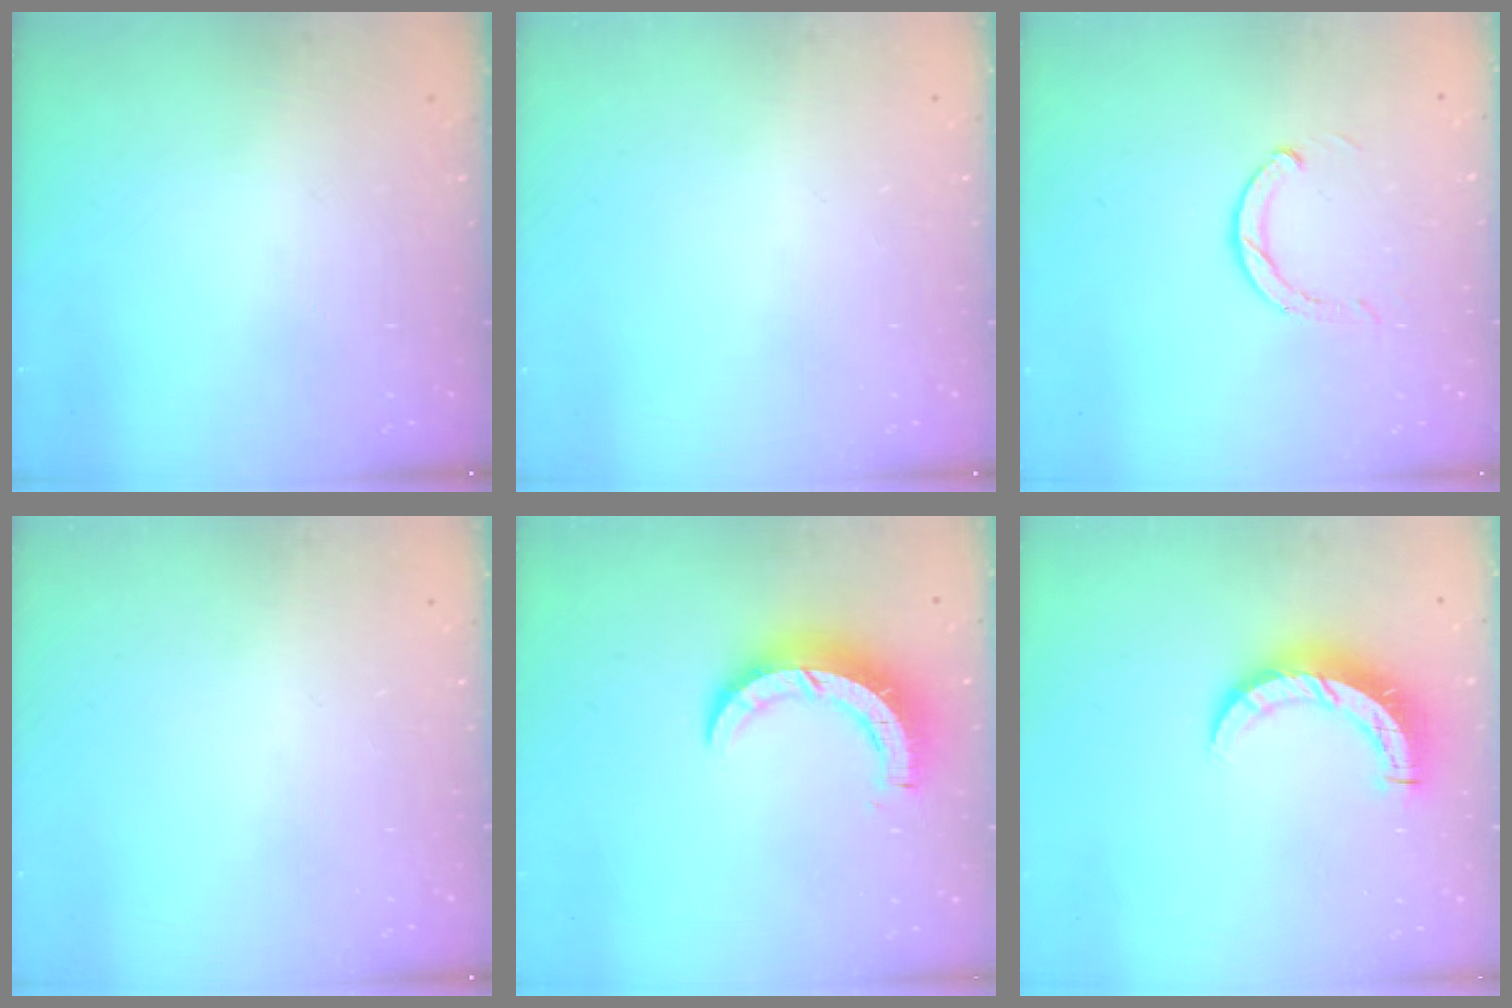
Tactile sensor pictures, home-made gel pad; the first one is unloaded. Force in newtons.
{"total": 0.0}
{"total": 2.9, "press": 2.9, "slide": 0.4}
{"total": 0.0}
{"total": 9.3, "press": 9.3, "slide": 0.8}
{"total": 8.9, "press": 8.9, "slide": 0.8}